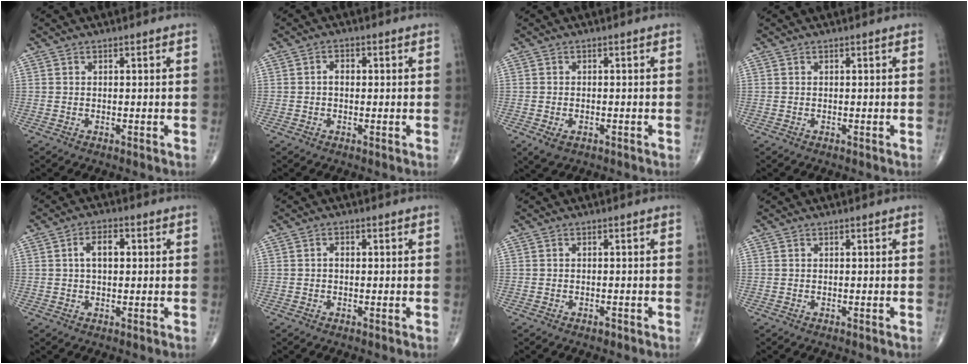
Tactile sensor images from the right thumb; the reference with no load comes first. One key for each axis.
{"total": 1.9, "fx": 0.0, "fy": 1.3, "fz": 1.4, "tx": -0.014, "ty": 0.008, "tz": -0.004}
{"total": 3.0, "fx": -1.2, "fy": 1.8, "fz": 2.0, "tx": -0.038, "ty": 0.002, "tz": -0.012}
{"total": 0.0}
{"total": 4.7, "fx": 0.7, "fy": 2.6, "fz": 3.8, "tx": -0.062, "ty": 0.012, "tz": 0.009}
{"total": 1.2, "fx": -0.1, "fy": 0.8, "fz": 0.8, "tx": -0.007, "ty": 0.005, "tz": -0.004}
{"total": 0.9, "fx": -0.6, "fy": 0.5, "fz": 0.4, "tx": -0.005, "ty": 0.001, "tz": -0.011}
{"total": 0.0}